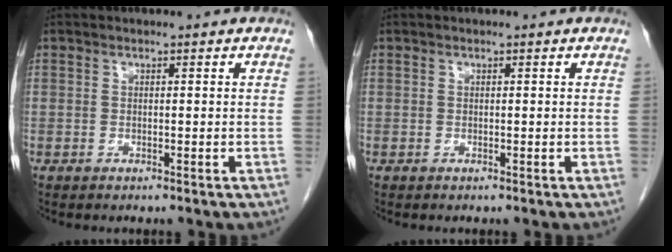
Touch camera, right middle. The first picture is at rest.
{"total": 0.0}